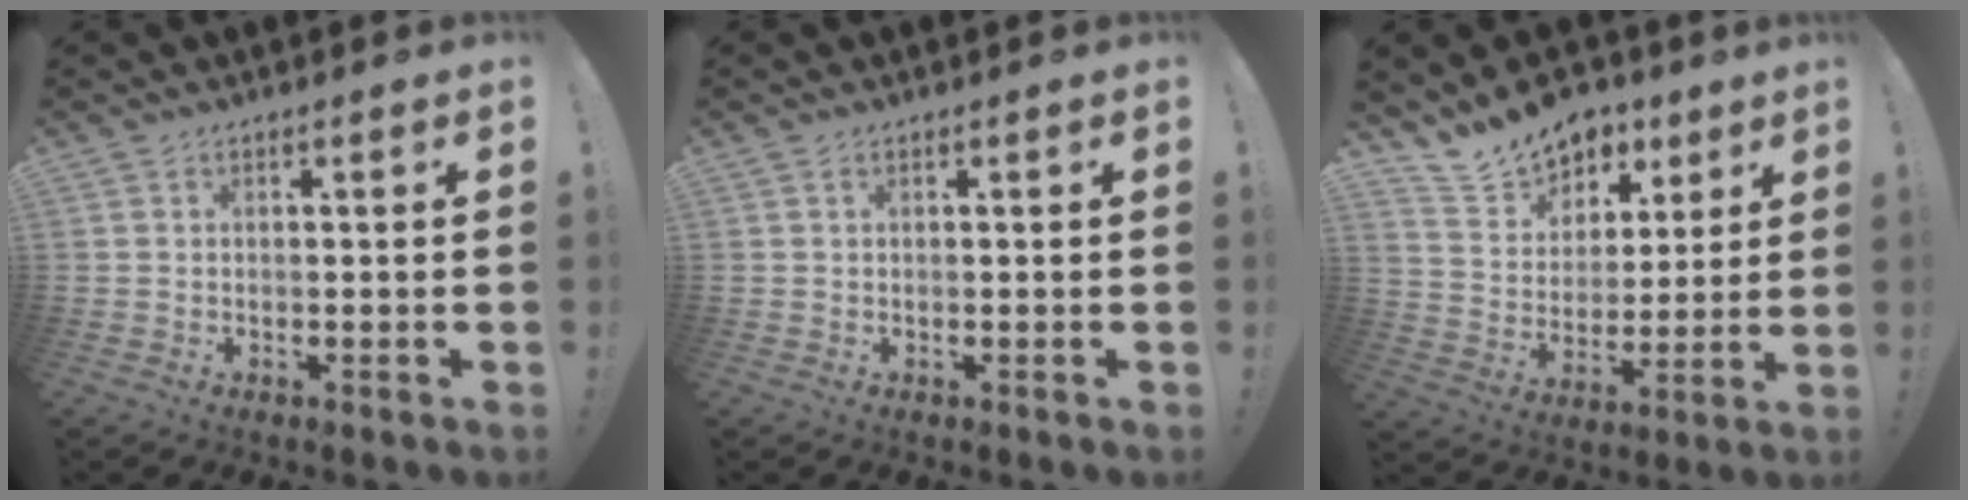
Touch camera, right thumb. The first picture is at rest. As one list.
[{"total": 0.0}, {"total": 13.9, "force": [11.0, 7.9, 2.9], "torque": [-0.056, -0.082, 0.207]}]